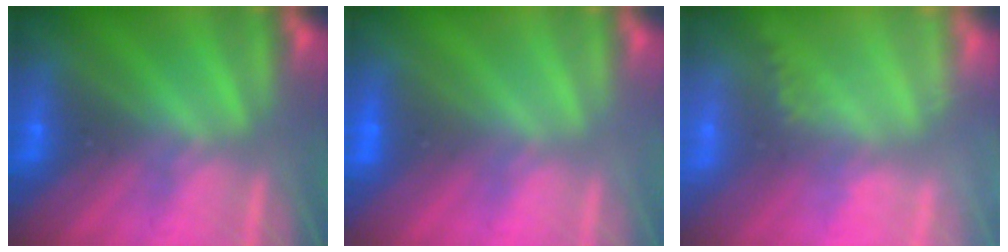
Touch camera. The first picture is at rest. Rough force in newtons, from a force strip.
{"total": 1.9}
{"total": 1.7}